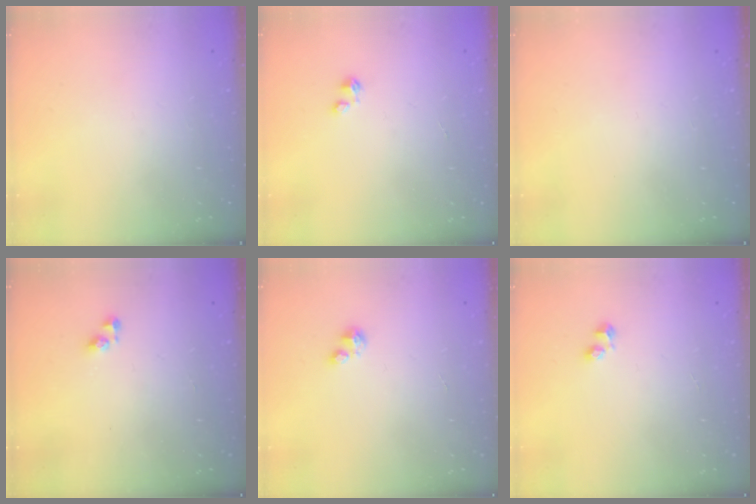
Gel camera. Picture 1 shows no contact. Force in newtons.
{"total": 0.0}
{"total": 0.0}
{"total": 3.4, "press": 3.4, "slide": 0.1}
{"total": 1.7, "press": 1.7, "slide": 0.4}
{"total": 1.7, "press": 1.6, "slide": 0.6}